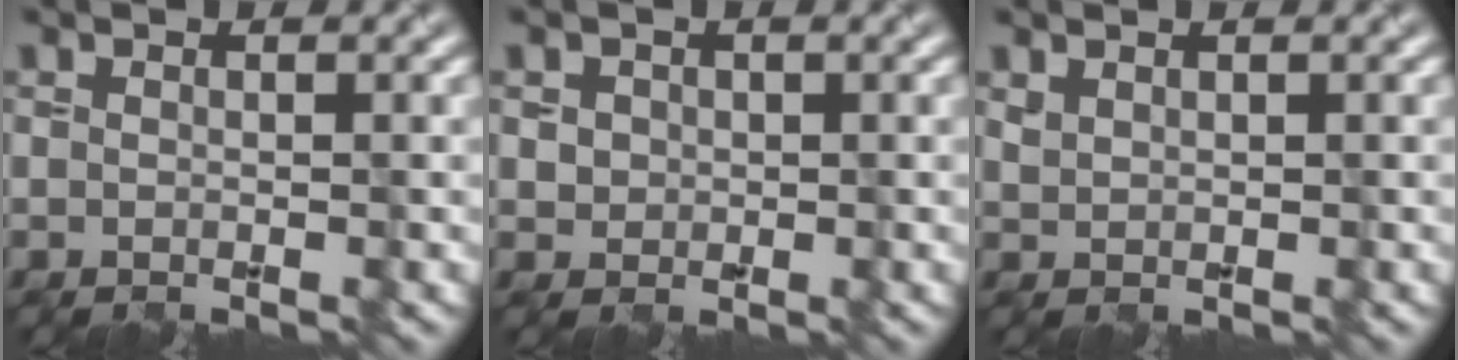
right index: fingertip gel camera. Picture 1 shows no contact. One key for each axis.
{"total": 1.3, "fx": 0.3, "fy": 1.2, "fz": 0.3, "tx": -0.006, "ty": -0.001, "tz": 0.018}
{"total": 0.8, "fx": 0.8, "fy": 0.3, "fz": 0.1, "tx": -0.007, "ty": -0.001, "tz": 0.021}